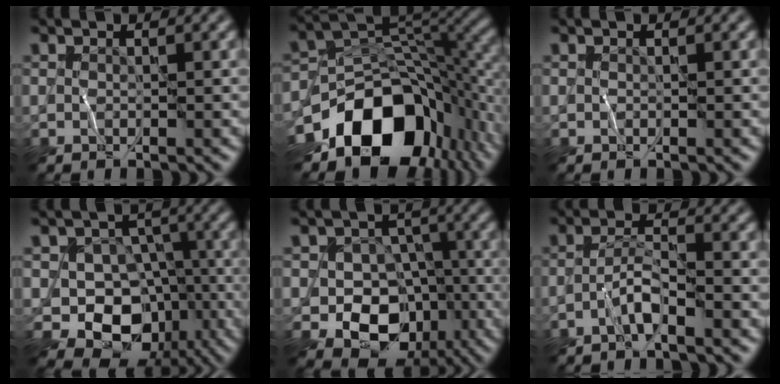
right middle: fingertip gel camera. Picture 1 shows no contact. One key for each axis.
{"total": 15.1, "fx": -6.8, "fy": 9.8, "fz": 9.2, "tx": -0.153, "ty": -0.007, "tz": -0.110}
{"total": 0.0}
{"total": 10.2, "fx": -3.9, "fy": 8.3, "fz": 4.3, "tx": -0.048, "ty": -0.004, "tz": -0.078}
{"total": 9.0, "fx": -3.4, "fy": 7.1, "fz": 4.4, "tx": -0.042, "ty": -0.007, "tz": -0.068}
{"total": 2.0, "fx": -1.3, "fy": 0.1, "fz": 1.5, "tx": -0.031, "ty": 0.010, "tz": -0.032}